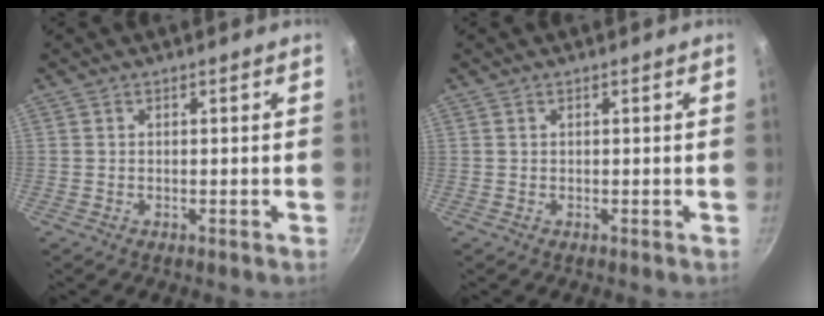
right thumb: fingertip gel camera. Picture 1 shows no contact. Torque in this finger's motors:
{"motor_torque": [-0.23, 0.08, 0.00, 0.00, 0.04]}